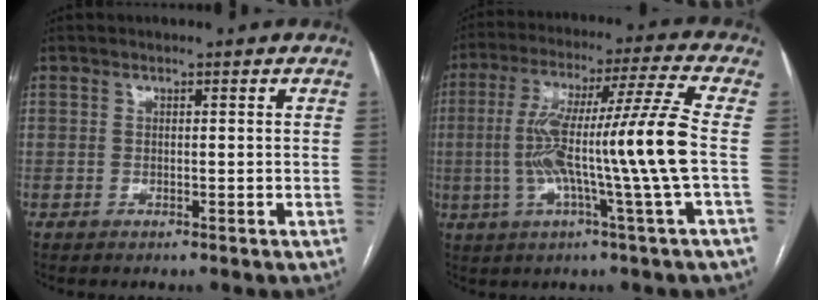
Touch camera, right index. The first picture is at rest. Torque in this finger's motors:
{"motor_torque": [2.14, 0.00, 0.78, 0.21]}